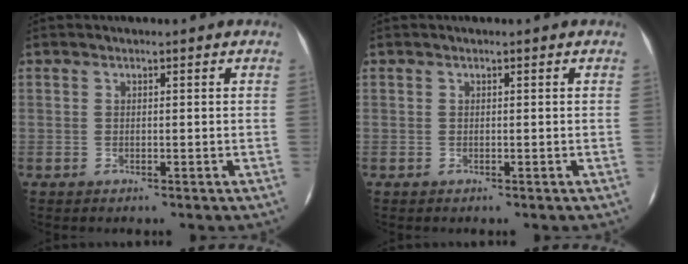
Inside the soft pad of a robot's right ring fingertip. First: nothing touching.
{"total": 0.0}